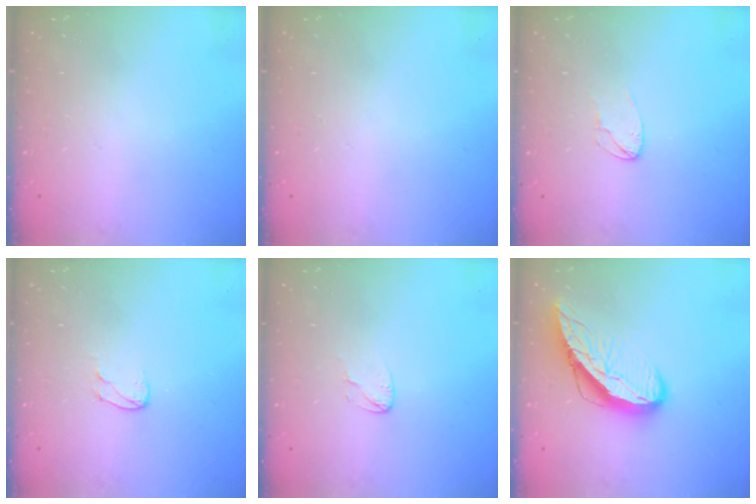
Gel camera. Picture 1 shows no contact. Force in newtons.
{"total": 0.0}
{"total": 4.0, "press": 3.9, "slide": 0.3}
{"total": 4.4, "press": 4.3, "slide": 0.5}
{"total": 4.0, "press": 3.9, "slide": 0.3}
{"total": 10.8, "press": 10.8, "slide": 1.0}